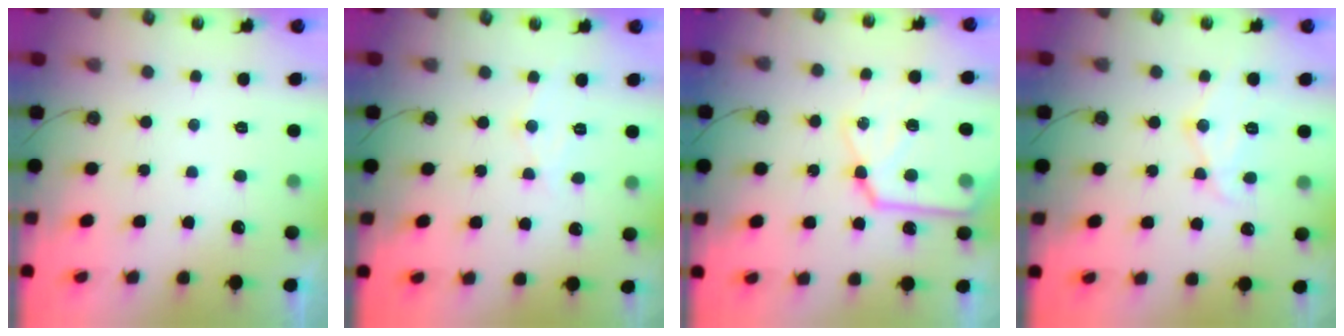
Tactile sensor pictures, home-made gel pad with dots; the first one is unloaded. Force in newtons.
{"total": 7.0, "press": 7.0, "slide": 0.4}
{"total": 18.1, "press": 18.0, "slide": 1.7}
{"total": 11.4, "press": 11.3, "slide": 1.0}